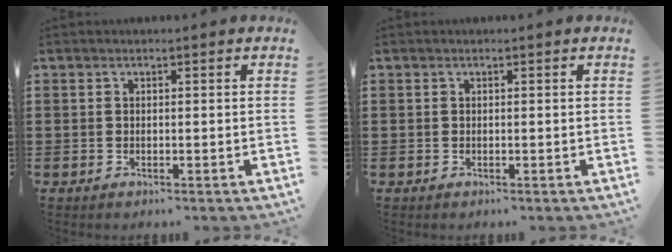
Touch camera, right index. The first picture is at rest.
{"total": 0.0}